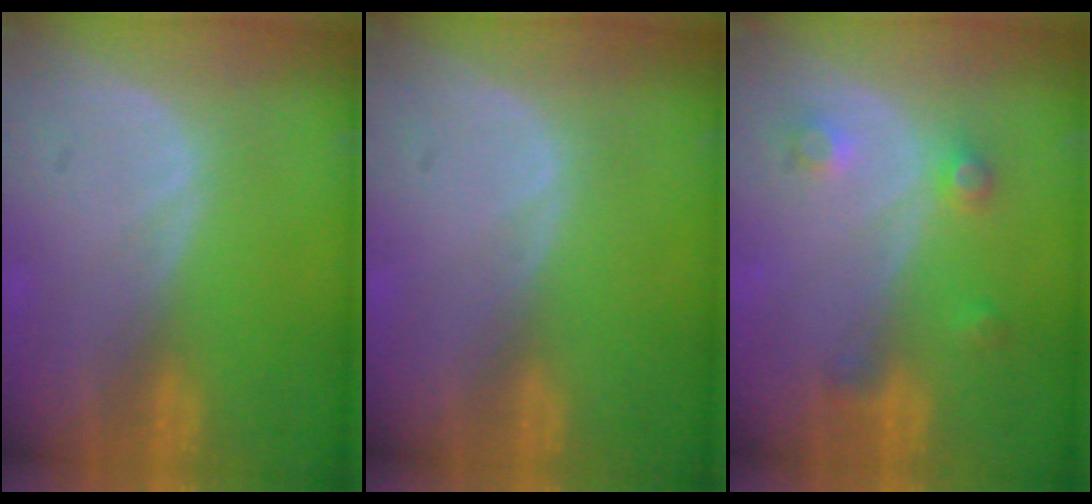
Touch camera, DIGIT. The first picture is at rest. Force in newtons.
{"total": 0.0}
{"total": 3.5, "press": 3.3, "slide": 1.1}